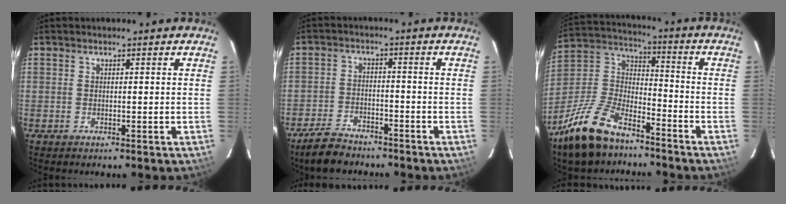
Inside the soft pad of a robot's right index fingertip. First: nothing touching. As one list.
[{"total": 6.0, "force": [-5.0, 2.5, 2.1], "torque": [-0.066, 0.000, -0.087]}, {"total": 18.6, "force": [-13.0, 8.2, 10.4], "torque": [-0.233, 0.001, -0.242]}]